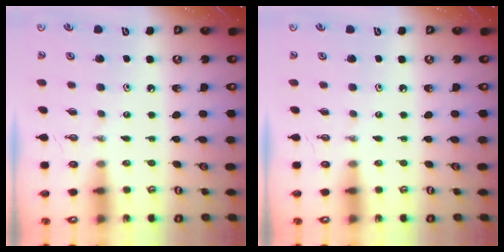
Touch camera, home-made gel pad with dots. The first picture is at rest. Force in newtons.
{"total": 0.0}